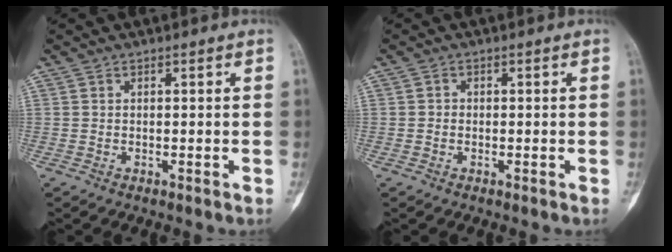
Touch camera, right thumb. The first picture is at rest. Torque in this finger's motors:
{"motor_torque": [-0.21, 0.03, 0.19, -0.19, -0.13]}